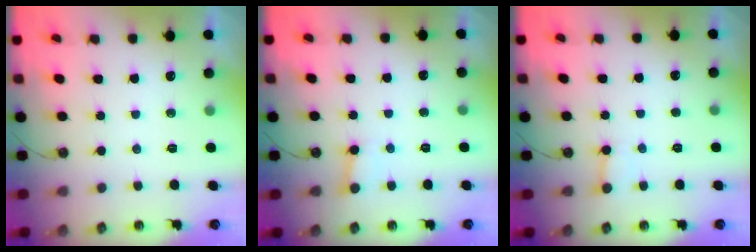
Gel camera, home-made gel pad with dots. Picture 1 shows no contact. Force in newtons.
{"total": 2.0, "press": 2.0, "slide": 0.2}
{"total": 2.6, "press": 2.6, "slide": 0.1}